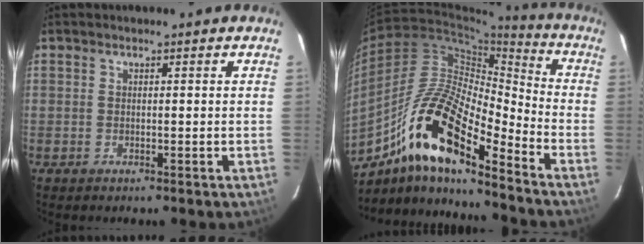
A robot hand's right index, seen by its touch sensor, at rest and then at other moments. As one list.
[{"total": 18.2, "force": [-11.5, 4.7, 13.2], "torque": [-0.234, 0.003, -0.229]}]